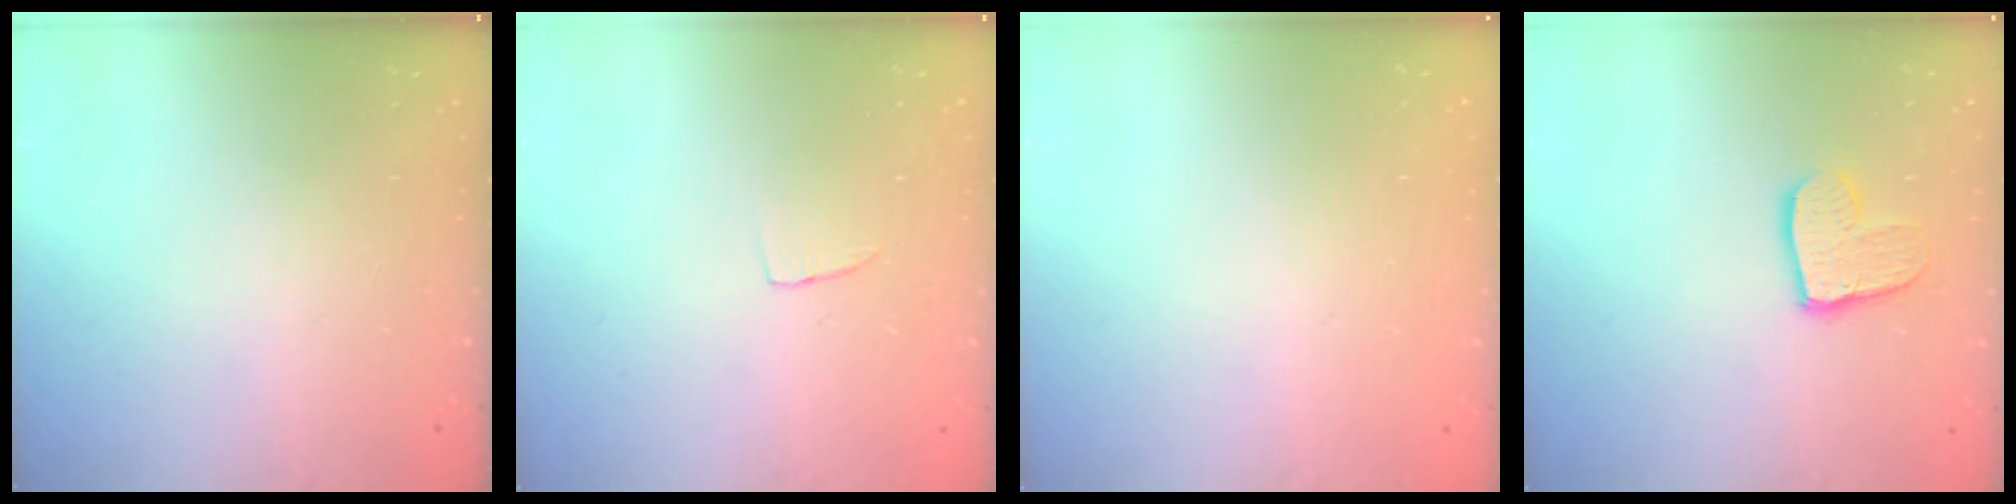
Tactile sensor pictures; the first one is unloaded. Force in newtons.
{"total": 3.2, "press": 3.2, "slide": 0.2}
{"total": 0.0}
{"total": 11.4, "press": 11.4, "slide": 1.0}